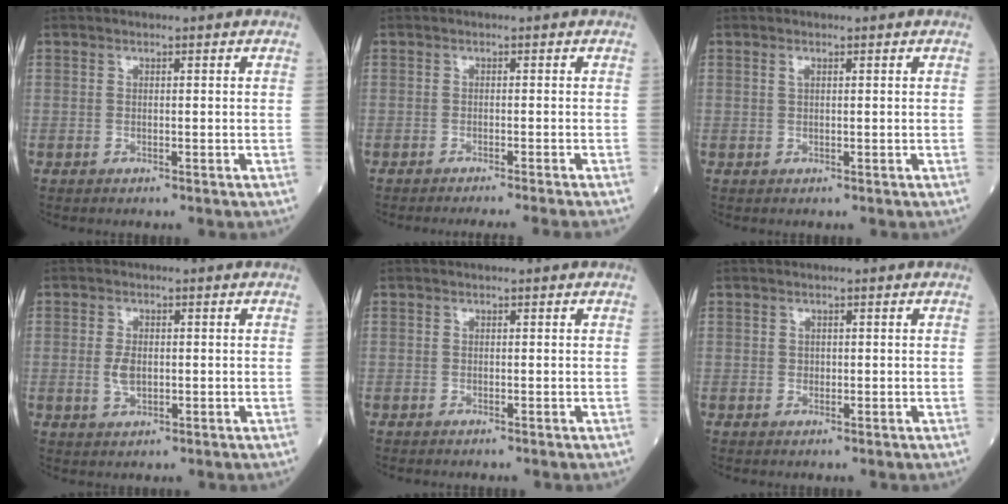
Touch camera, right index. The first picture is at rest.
{"total": 6.5, "force": [-5.8, -1.6, 2.3], "torque": [-0.007, -0.021, -0.075]}
{"total": 0.7, "force": [0.3, 0.2, 0.5], "torque": [-0.016, 0.001, 0.006]}
{"total": 2.9, "force": [-0.2, 1.5, 2.5], "torque": [-0.055, -0.003, -0.002]}
{"total": 0.0}
{"total": 0.6, "force": [0.0, 0.5, 0.2], "torque": [-0.002, 0.000, 0.000]}